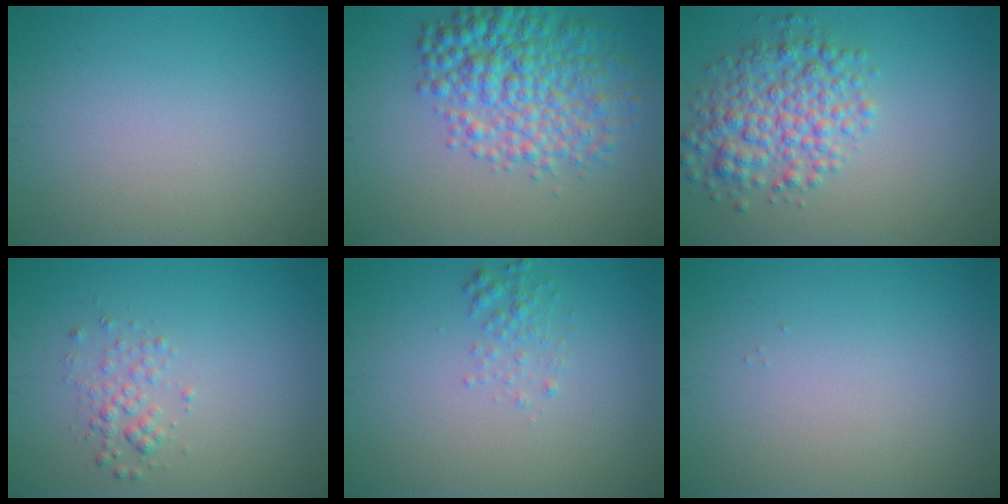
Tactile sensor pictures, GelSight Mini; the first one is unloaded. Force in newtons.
{"total": 7.1, "press": 7.1, "slide": 0.1}
{"total": 5.1, "press": 5.1, "slide": 0.1}
{"total": 1.5, "press": 1.5, "slide": 0.1}
{"total": 1.4, "press": 1.4, "slide": 0.1}
{"total": 0.0}